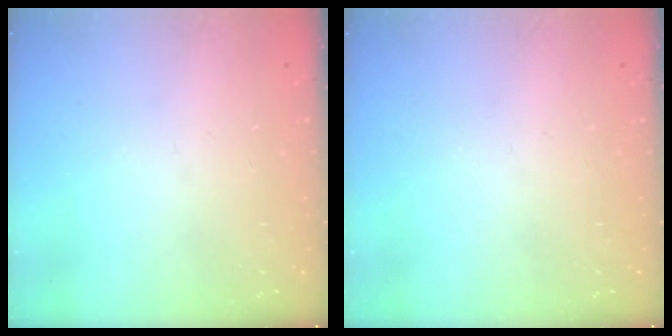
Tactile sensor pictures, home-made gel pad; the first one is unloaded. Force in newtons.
{"total": 0.0}